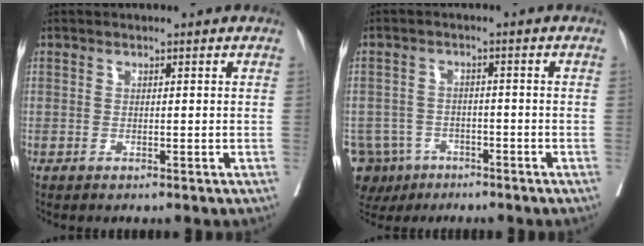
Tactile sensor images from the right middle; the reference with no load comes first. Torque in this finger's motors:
{"motor_torque": [1.14, -1.00, 1.05, 0.21]}